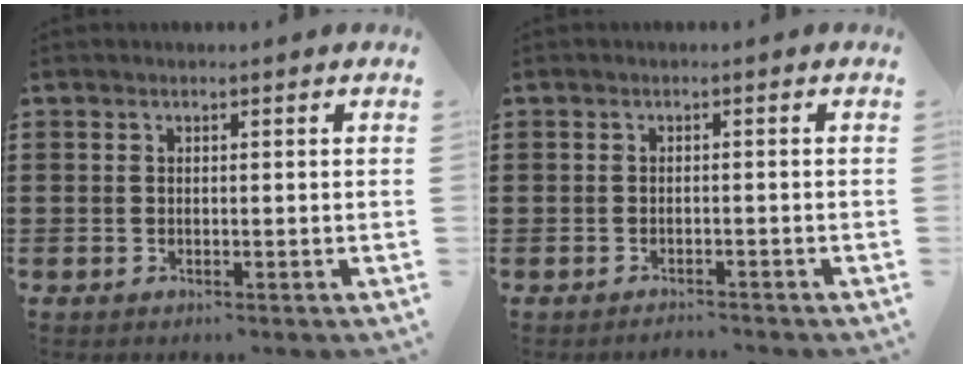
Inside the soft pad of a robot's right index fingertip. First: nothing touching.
{"total": 1.2, "force": [-1.2, 0.0, 0.0], "torque": [-0.003, 0.003, -0.027]}